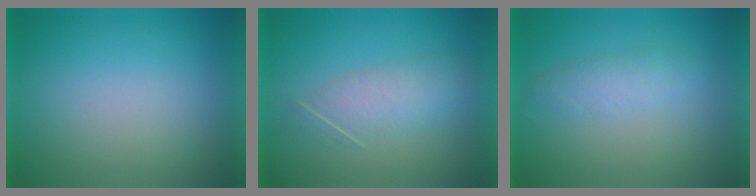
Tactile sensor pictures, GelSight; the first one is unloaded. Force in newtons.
{"total": 3.4}
{"total": 2.5}